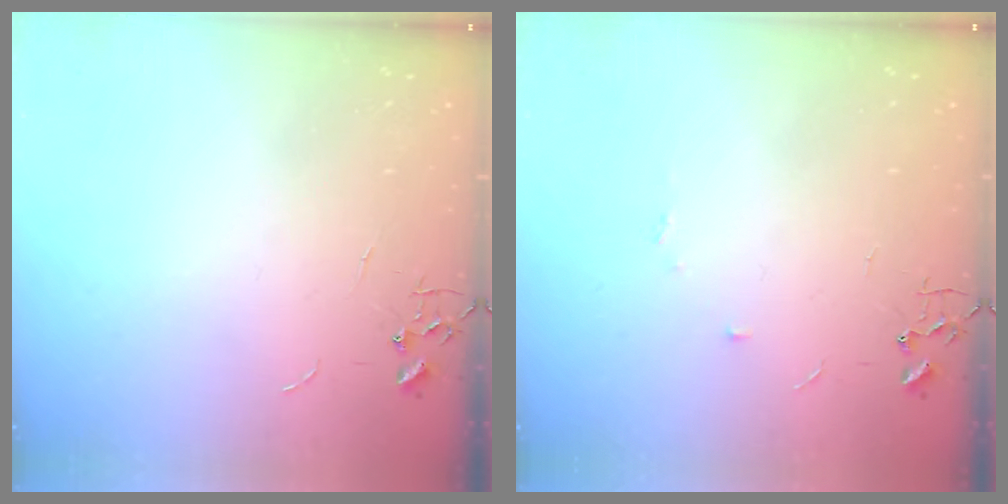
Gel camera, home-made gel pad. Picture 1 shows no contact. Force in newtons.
{"total": 5.3, "press": 5.2, "slide": 0.7}